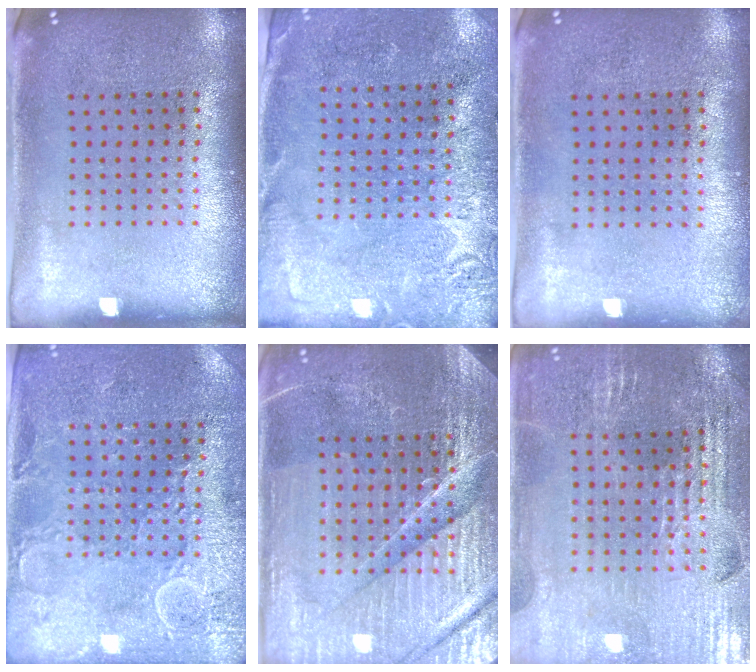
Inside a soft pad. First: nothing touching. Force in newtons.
{"total": 2.7, "press": 2.6, "slide": 0.6}
{"total": 0.0}
{"total": 2.9, "press": 2.8, "slide": 0.4}
{"total": 5.5, "press": 5.1, "slide": 2.1}
{"total": 3.0, "press": 3.0, "slide": 0.4}